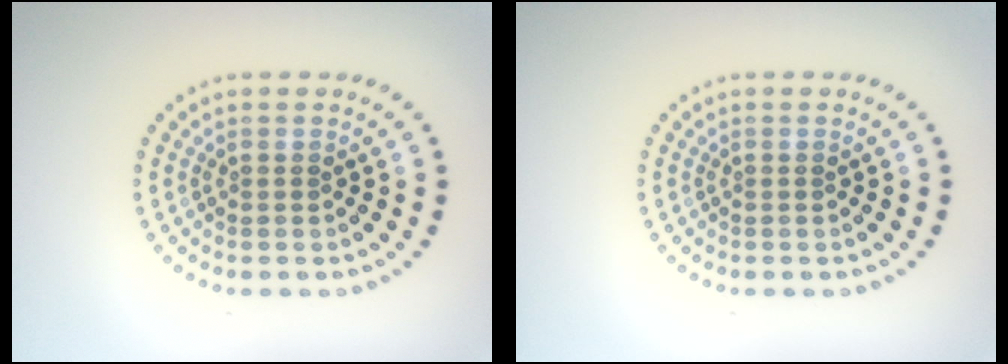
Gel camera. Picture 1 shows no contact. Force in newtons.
{"total": 0.0}